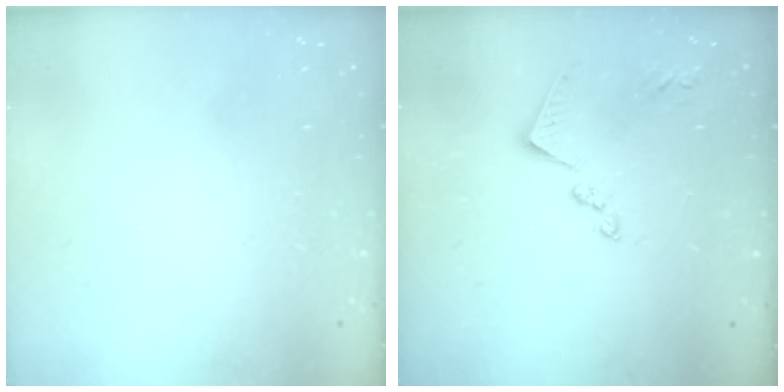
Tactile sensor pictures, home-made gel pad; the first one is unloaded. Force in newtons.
{"total": 10.3, "press": 10.3, "slide": 0.5}